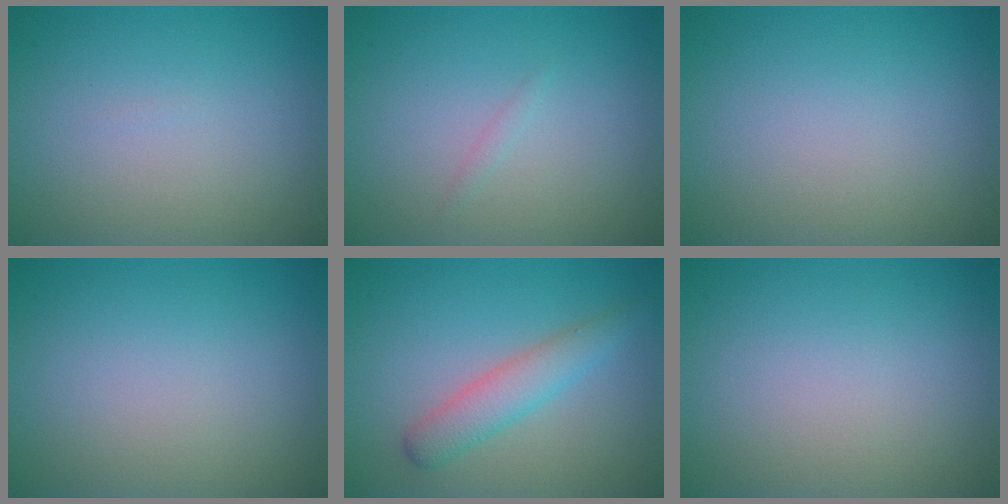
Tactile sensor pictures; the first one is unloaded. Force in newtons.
{"total": 0.5, "press": 0.5, "slide": 0.0}
{"total": 0.0}
{"total": 0.0}
{"total": 3.1, "press": 3.1, "slide": 0.0}
{"total": 0.0}